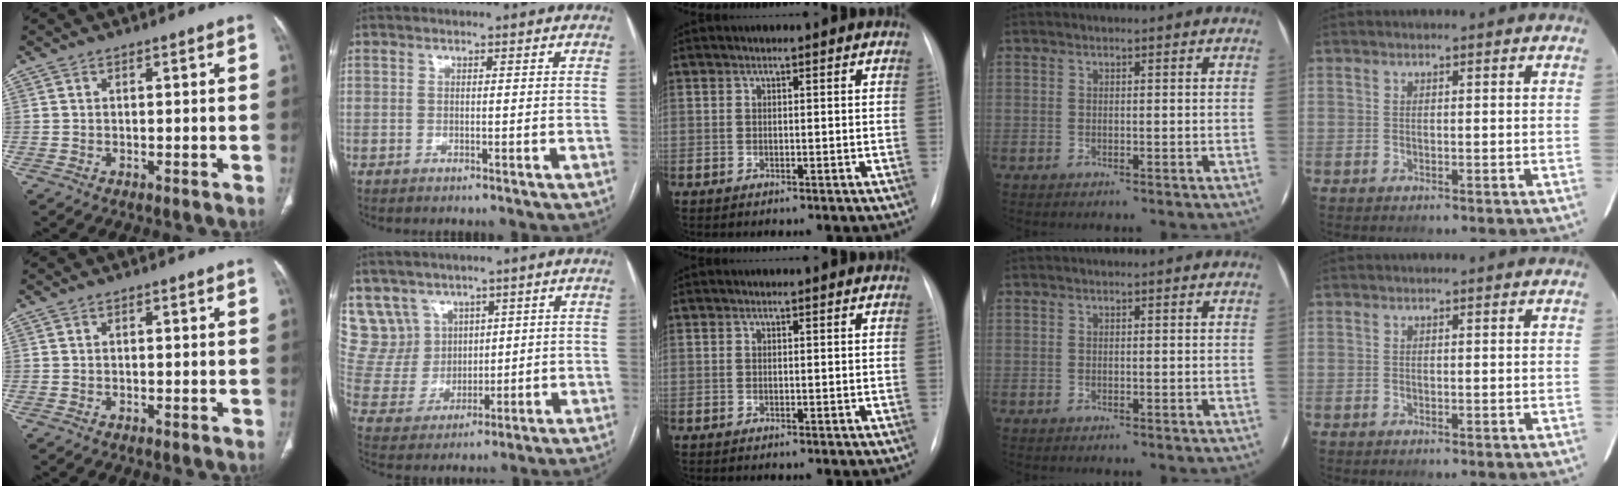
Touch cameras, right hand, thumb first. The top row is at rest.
{"index": {"total": 8.7, "force": [5.7, 6.5, 0.2], "torque": [-0.014, 0.032, 0.135]}}